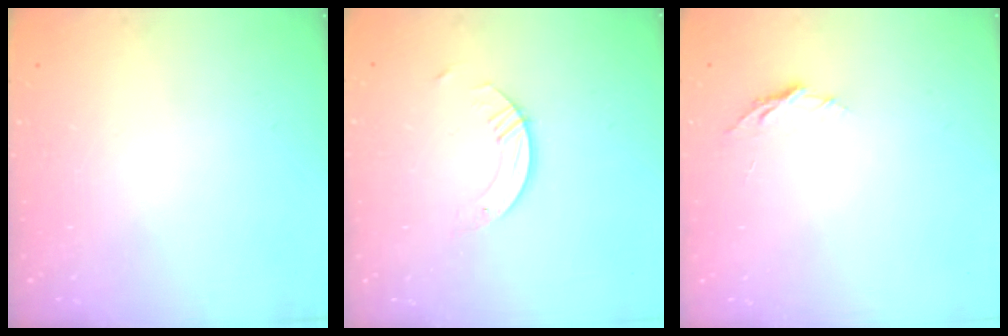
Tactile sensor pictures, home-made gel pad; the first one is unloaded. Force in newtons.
{"total": 3.8, "press": 3.7, "slide": 0.4}
{"total": 3.7, "press": 3.6, "slide": 0.4}